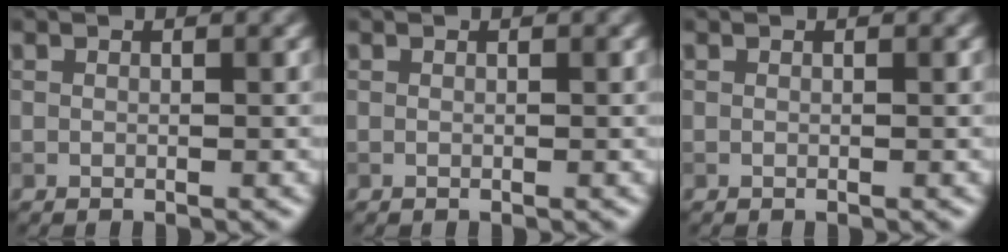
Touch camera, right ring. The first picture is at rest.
{"total": 0.0}
{"total": 0.0}